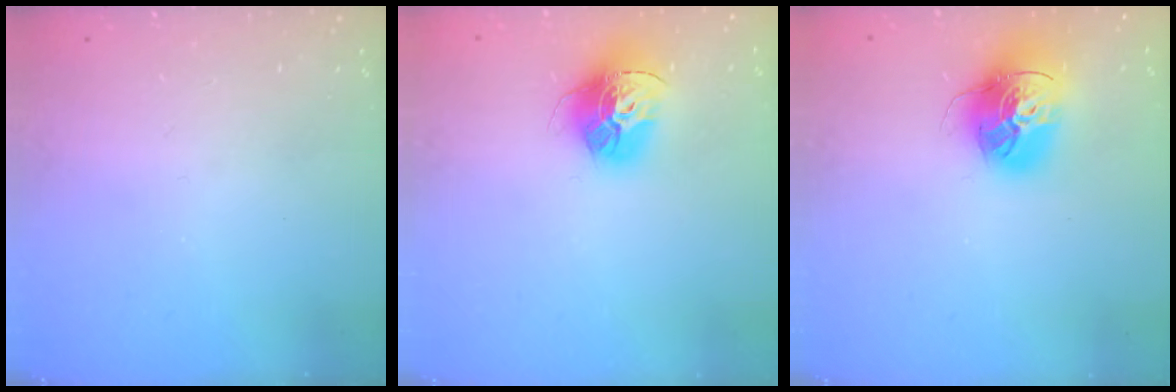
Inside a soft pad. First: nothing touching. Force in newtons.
{"total": 14.8, "press": 14.8, "slide": 1.6}
{"total": 17.1, "press": 17.0, "slide": 1.9}